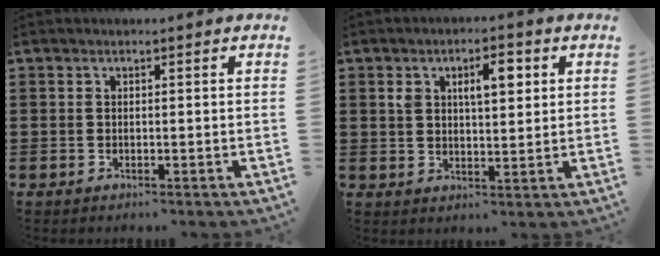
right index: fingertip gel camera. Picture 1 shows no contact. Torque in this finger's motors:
{"motor_torque": [0.83, 0.41, 0.39, 0.10]}